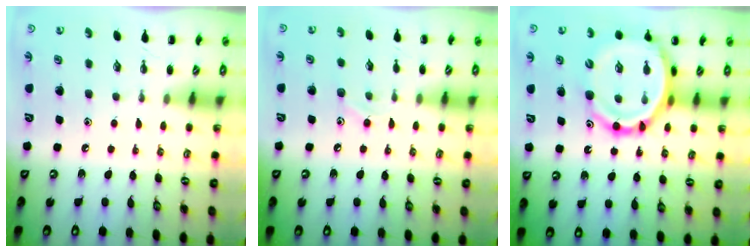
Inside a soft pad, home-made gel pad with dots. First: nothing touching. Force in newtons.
{"total": 6.0, "press": 5.8, "slide": 1.6}
{"total": 16.6, "press": 16.1, "slide": 4.1}